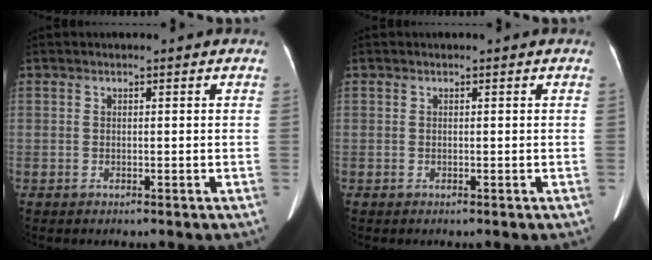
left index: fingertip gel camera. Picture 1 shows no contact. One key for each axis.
{"total": 0.0}